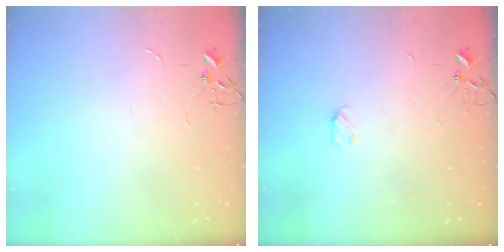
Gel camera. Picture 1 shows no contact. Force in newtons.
{"total": 3.4, "press": 3.3, "slide": 0.5}